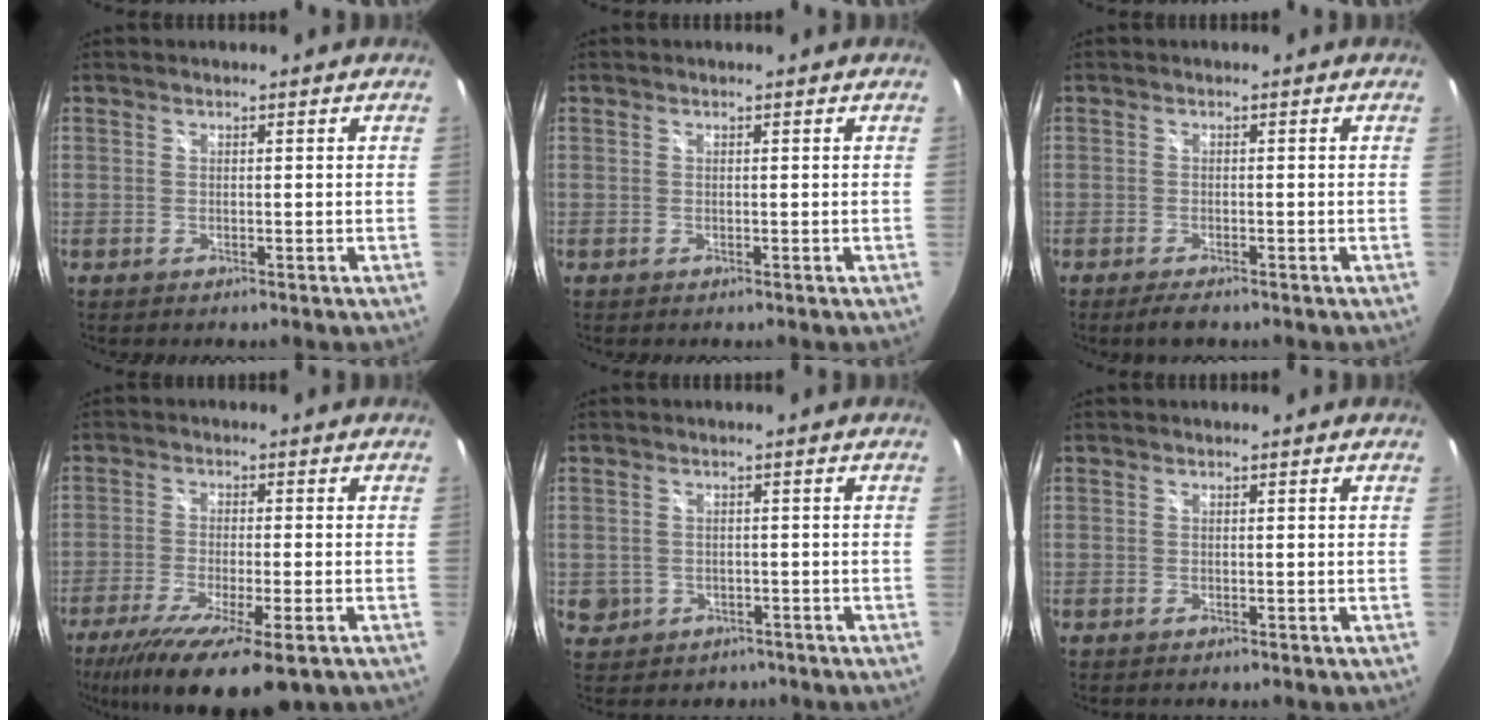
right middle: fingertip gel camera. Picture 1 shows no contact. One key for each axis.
{"total": 0.0}
{"total": 2.8, "fx": -2.2, "fy": 0.7, "fz": 1.5, "tx": -0.032, "ty": -0.012, "tz": -0.038}
{"total": 14.7, "fx": -9.2, "fy": 3.0, "fz": 11.1, "tx": -0.216, "ty": -0.057, "tz": -0.149}
{"total": 4.9, "fx": -1.4, "fy": 4.6, "fz": 1.2, "tx": -0.039, "ty": 0.005, "tz": -0.006}
{"total": 0.0}